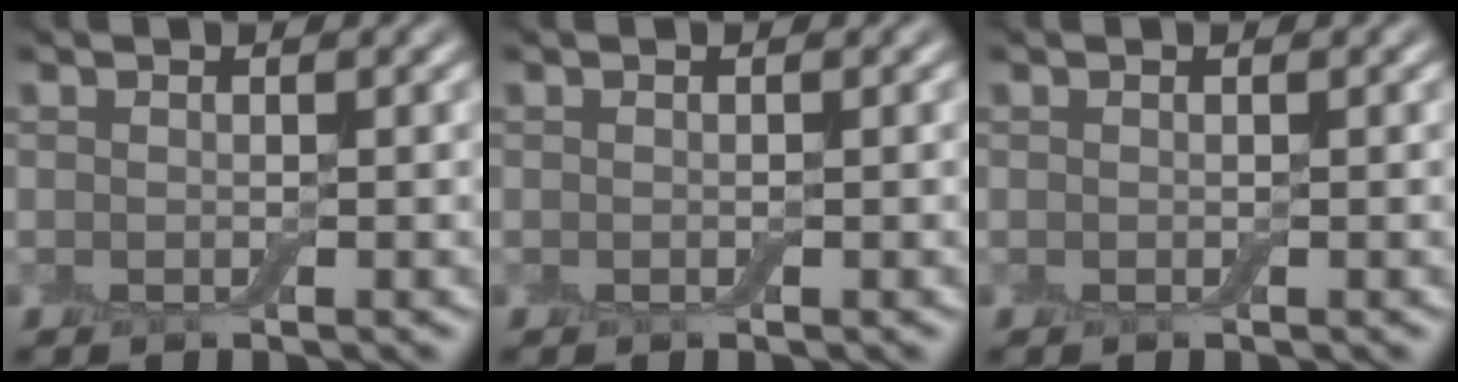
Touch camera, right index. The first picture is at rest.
{"total": 0.0}
{"total": 0.0}